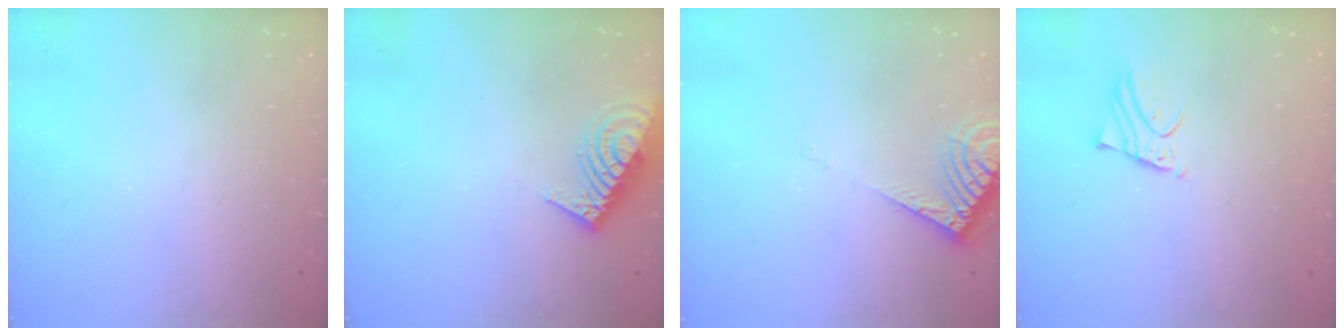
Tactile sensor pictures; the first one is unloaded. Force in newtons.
{"total": 14.6, "press": 14.6, "slide": 0.4}
{"total": 7.1, "press": 7.1, "slide": 0.5}
{"total": 2.0, "press": 2.0, "slide": 0.3}